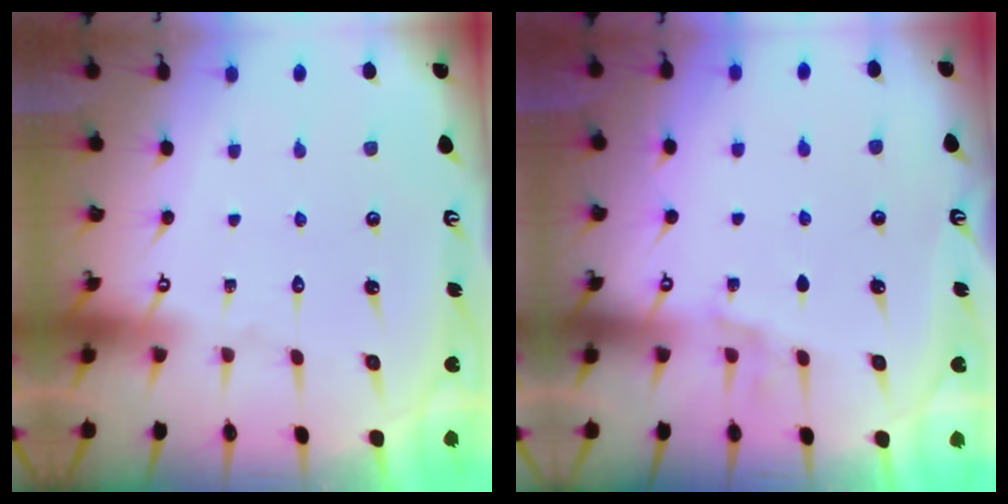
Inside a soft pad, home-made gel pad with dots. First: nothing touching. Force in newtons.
{"total": 4.7, "press": 4.0, "slide": 2.4}